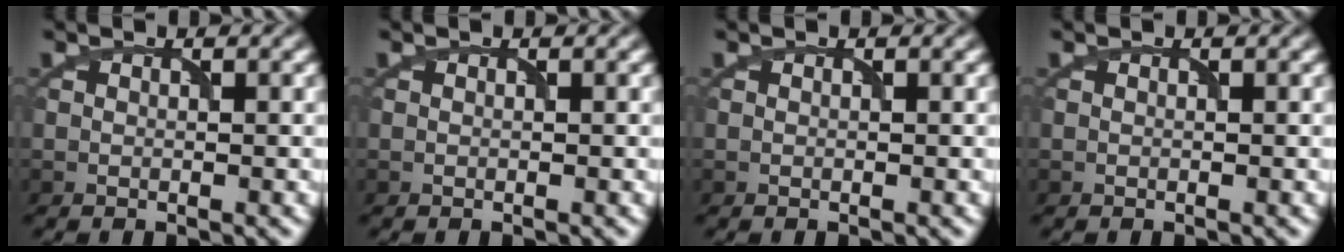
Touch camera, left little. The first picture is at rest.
{"total": 0.0}
{"total": 0.0}
{"total": 0.0}